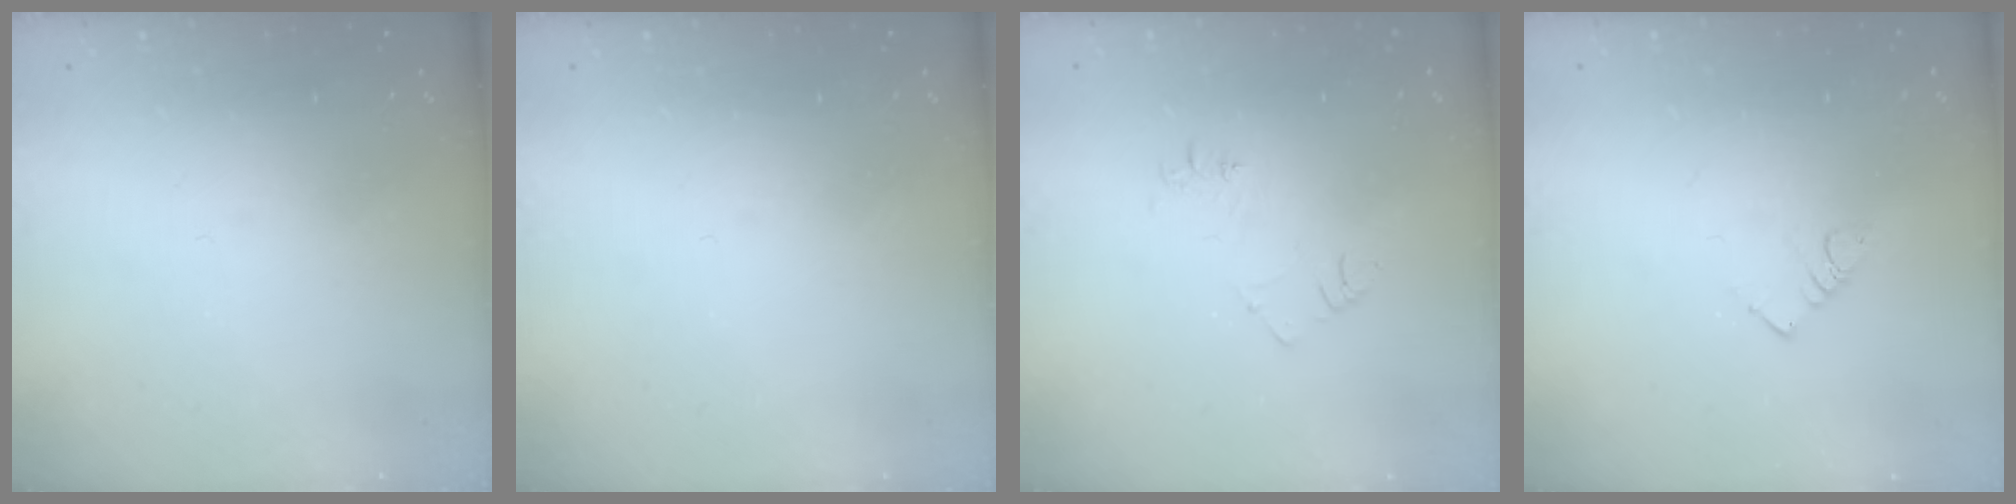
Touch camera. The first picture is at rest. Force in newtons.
{"total": 0.0}
{"total": 6.7, "press": 6.7, "slide": 0.8}
{"total": 2.9, "press": 2.9, "slide": 0.5}